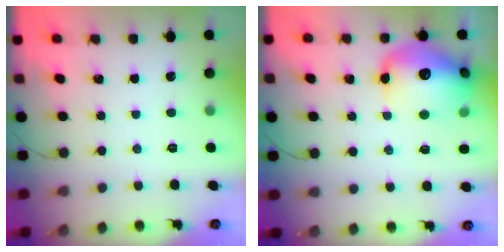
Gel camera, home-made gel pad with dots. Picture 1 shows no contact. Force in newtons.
{"total": 17.6, "press": 17.2, "slide": 3.6}